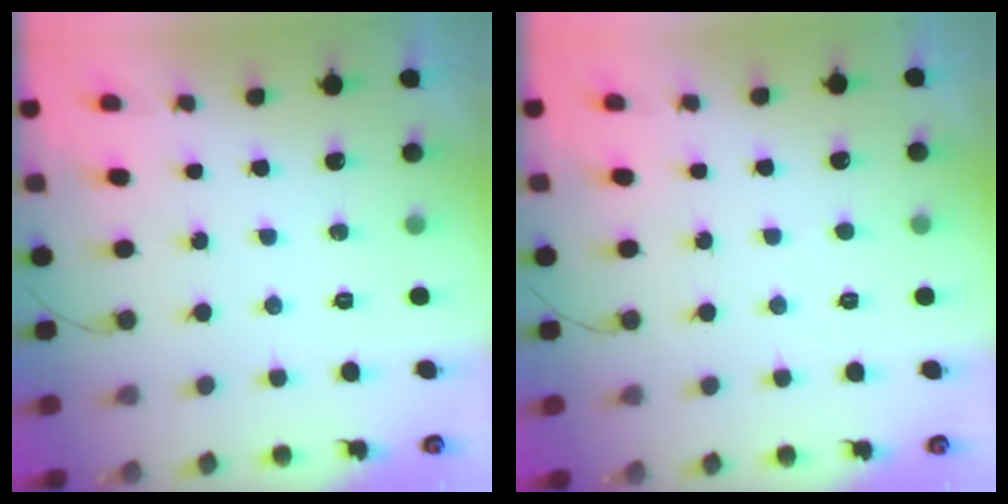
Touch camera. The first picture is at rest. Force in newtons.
{"total": 2.5, "press": 2.4, "slide": 0.3}